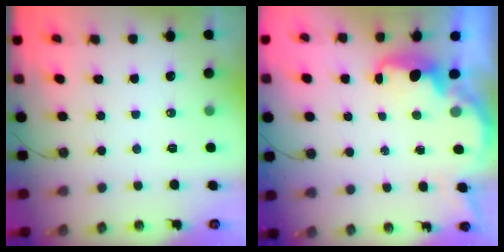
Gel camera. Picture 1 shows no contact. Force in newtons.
{"total": 2.4, "press": 2.3, "slide": 0.7}